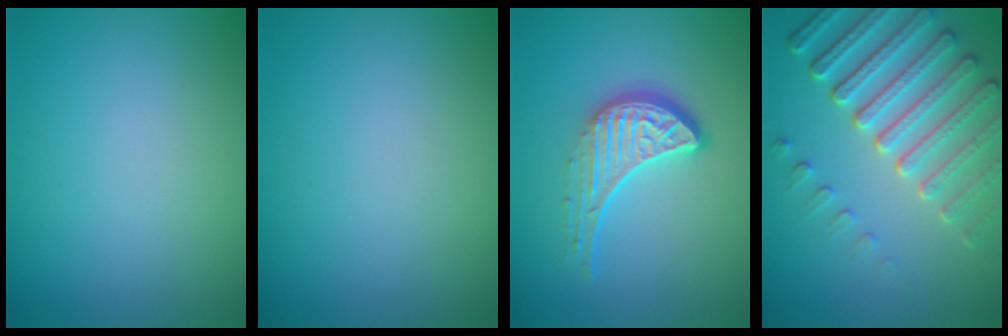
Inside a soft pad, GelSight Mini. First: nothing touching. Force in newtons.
{"total": 0.0}
{"total": 4.6, "press": 3.3, "slide": 3.2}
{"total": 7.2, "press": 5.6, "slide": 4.6}